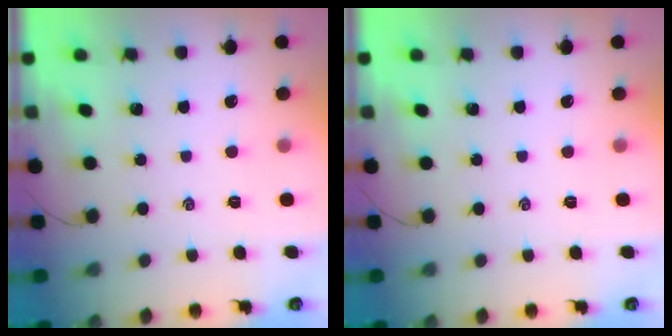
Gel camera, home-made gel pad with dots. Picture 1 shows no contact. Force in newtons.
{"total": 0.0}